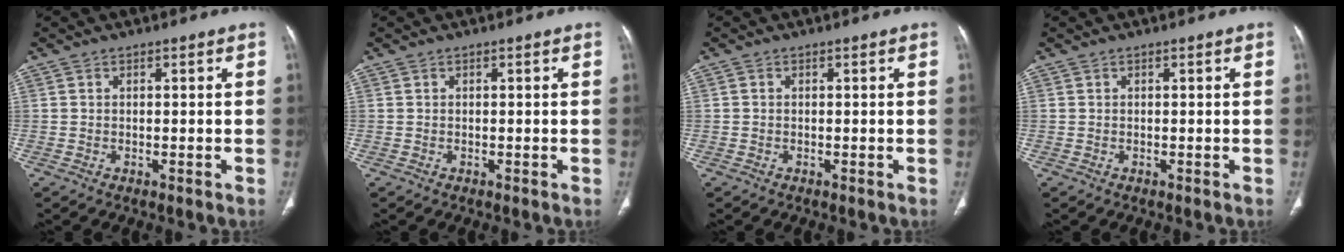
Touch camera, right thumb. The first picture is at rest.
{"total": 0.0}
{"total": 0.0}
{"total": 0.0}